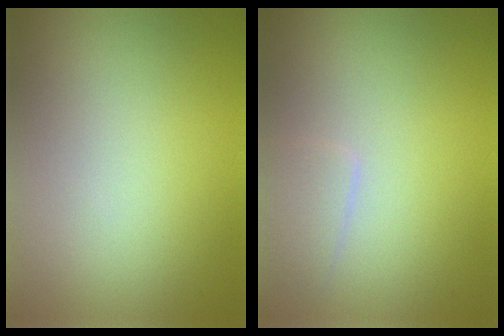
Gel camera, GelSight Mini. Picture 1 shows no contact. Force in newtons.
{"total": 1.5, "press": 1.5, "slide": 0.1}